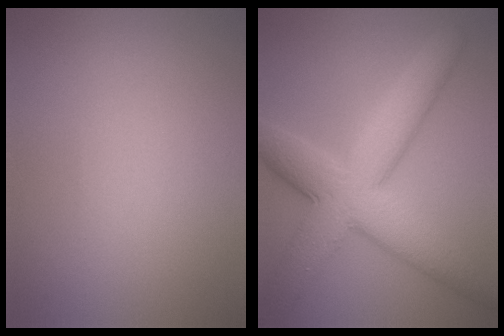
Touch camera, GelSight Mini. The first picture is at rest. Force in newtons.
{"total": 8.7, "press": 8.7, "slide": 0.2}